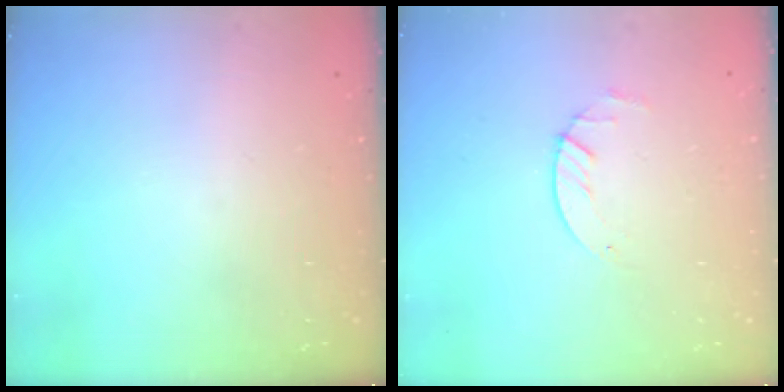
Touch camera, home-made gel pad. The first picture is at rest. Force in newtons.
{"total": 1.8, "press": 1.8, "slide": 0.2}